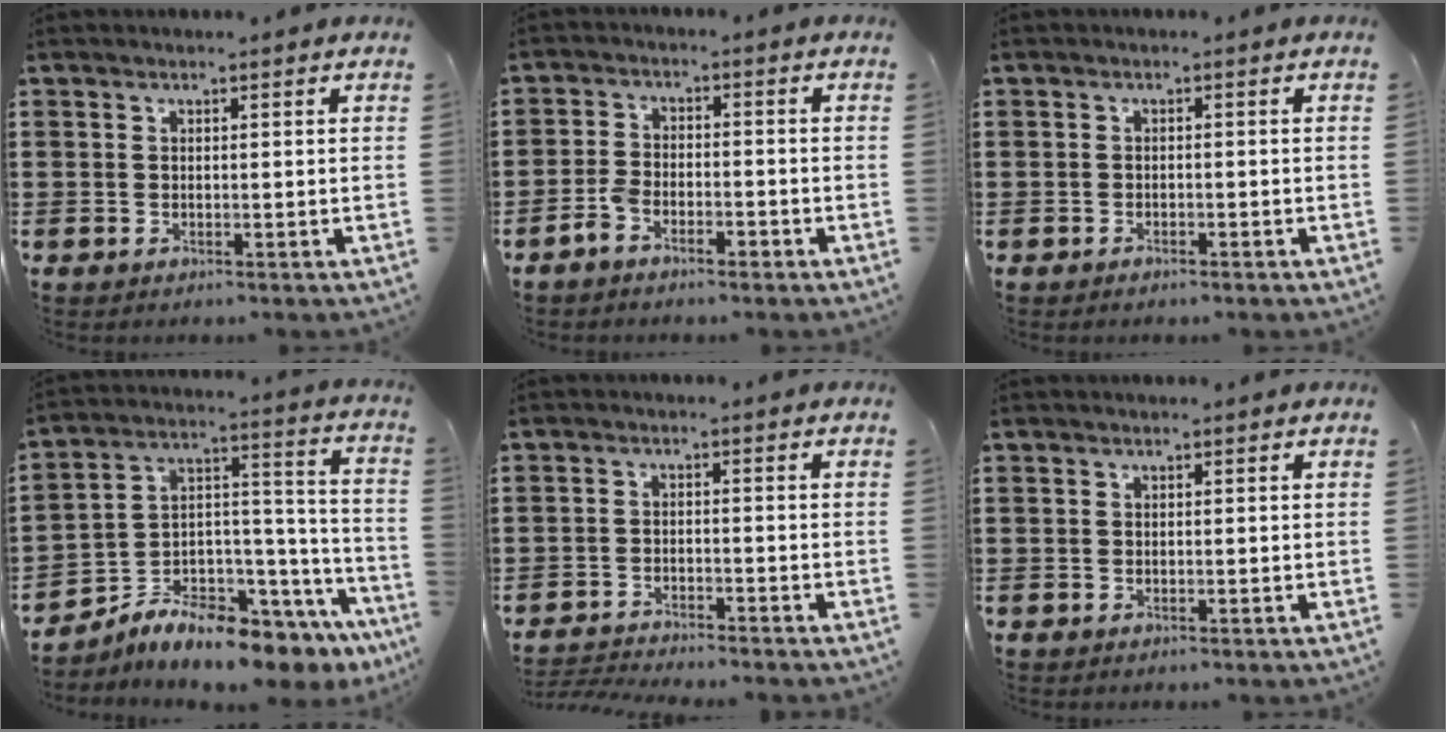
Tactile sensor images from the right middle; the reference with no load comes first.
{"total": 3.4, "force": [-2.7, 1.1, 1.7], "torque": [-0.044, 0.005, -0.056]}
{"total": 0.8, "force": [-0.8, 0.2, 0.2], "torque": [-0.007, -0.002, -0.016]}
{"total": 7.9, "force": [-7.2, 1.5, 2.7], "torque": [-0.050, 0.004, -0.142]}
{"total": 2.7, "force": [-2.7, -0.1, 0.3], "torque": [-0.008, -0.003, -0.056]}
{"total": 0.0}